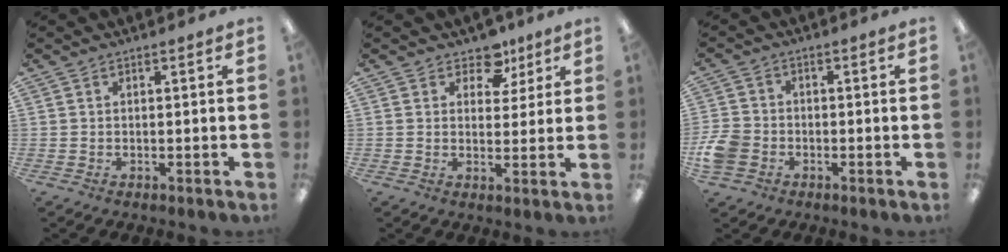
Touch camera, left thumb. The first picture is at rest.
{"total": 6.7, "force": [4.4, 4.3, 2.7], "torque": [-0.030, -0.022, 0.075]}
{"total": 6.6, "force": [-2.4, 5.2, 3.3], "torque": [-0.078, 0.015, -0.044]}